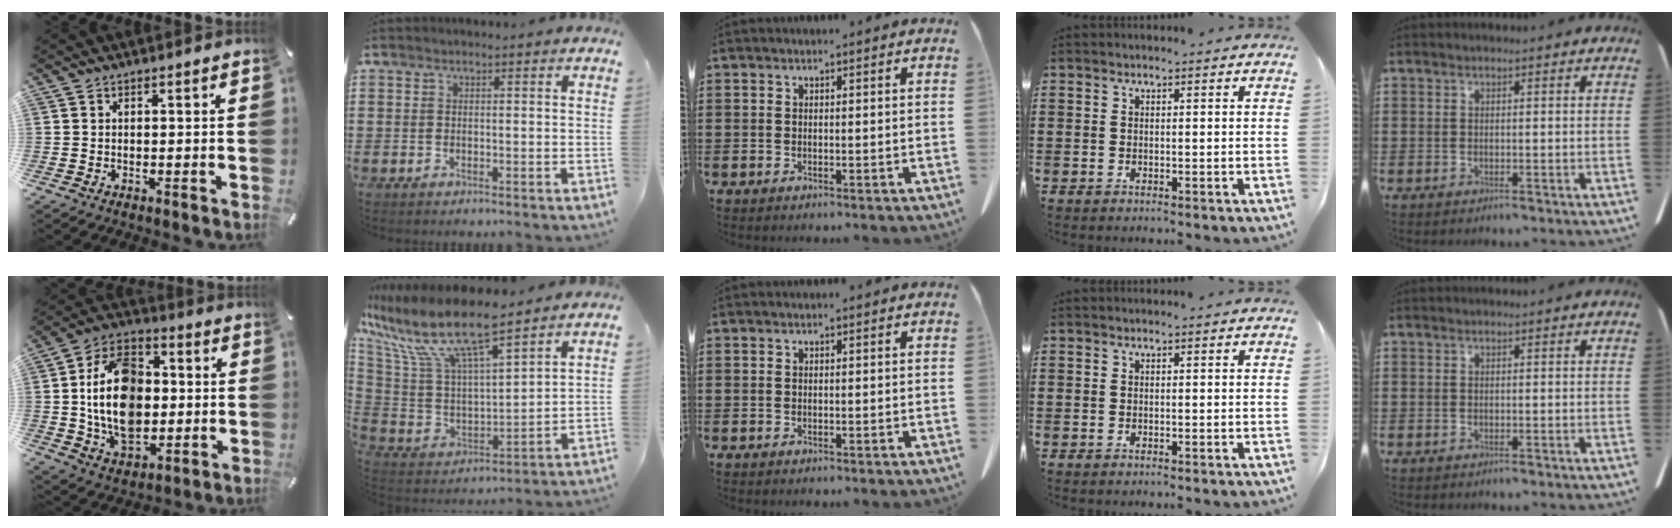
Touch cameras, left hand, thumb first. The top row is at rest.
{"thumb": {"total": 18.8, "force": [-0.2, 13.4, 13.2], "torque": [-0.256, 0.009, -0.006]}, "index": {"total": 12.4, "force": [9.1, 2.6, 8.1], "torque": [-0.200, -0.058, 0.154]}}